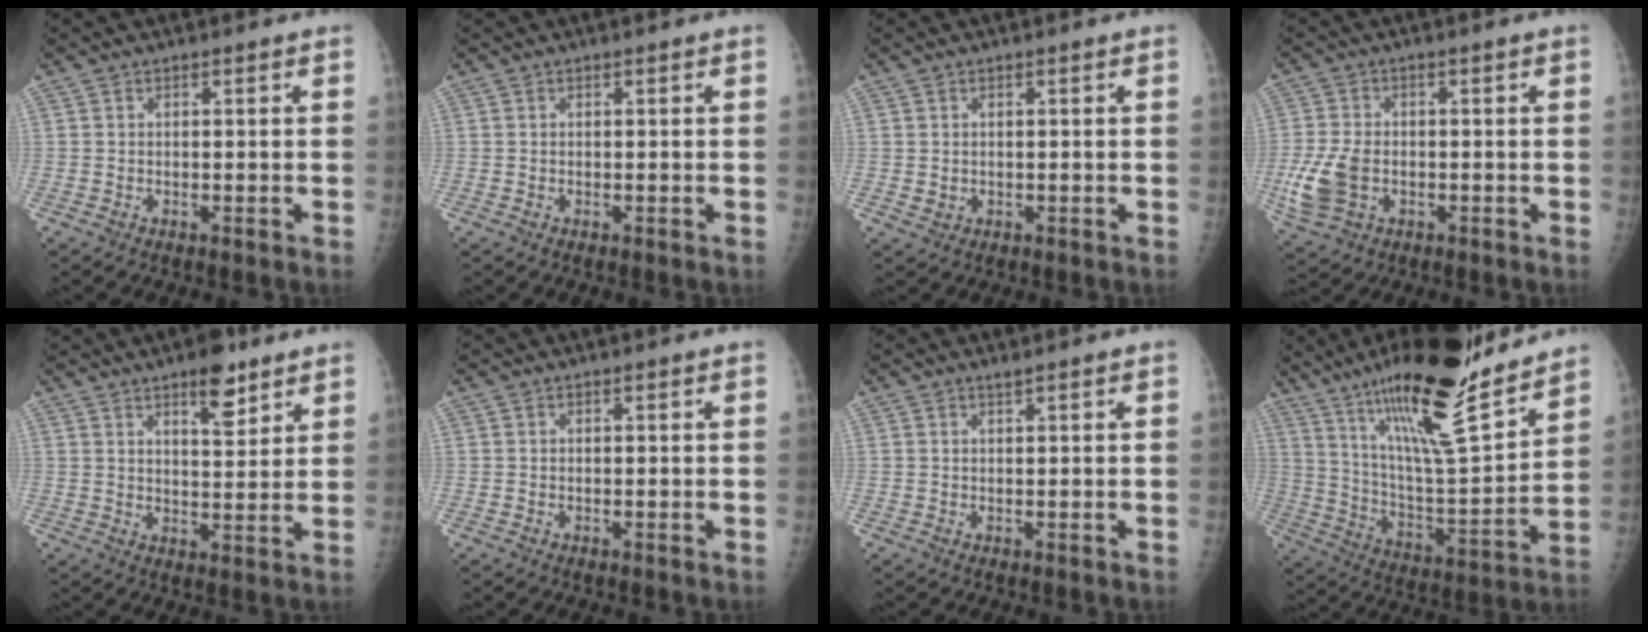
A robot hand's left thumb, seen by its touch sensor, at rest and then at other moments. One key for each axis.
{"total": 0.0}
{"total": 1.7, "fx": 0.0, "fy": 1.5, "fz": 0.8, "tx": -0.011, "ty": -0.001, "tz": 0.007}
{"total": 8.6, "fx": -1.7, "fy": 5.8, "fz": 6.1, "tx": -0.138, "ty": 0.001, "tz": -0.027}
{"total": 7.3, "fx": 4.8, "fy": 2.8, "fz": 4.8, "tx": -0.053, "ty": -0.030, "tz": 0.069}
{"total": 0.0}
{"total": 0.6, "fx": 0.5, "fy": -0.1, "fz": 0.3, "tx": -0.011, "ty": -0.002, "tz": 0.013}
{"total": 25.0, "fx": 17.9, "fy": 4.7, "fz": 16.8, "tx": -0.256, "ty": -0.083, "tz": 0.305}